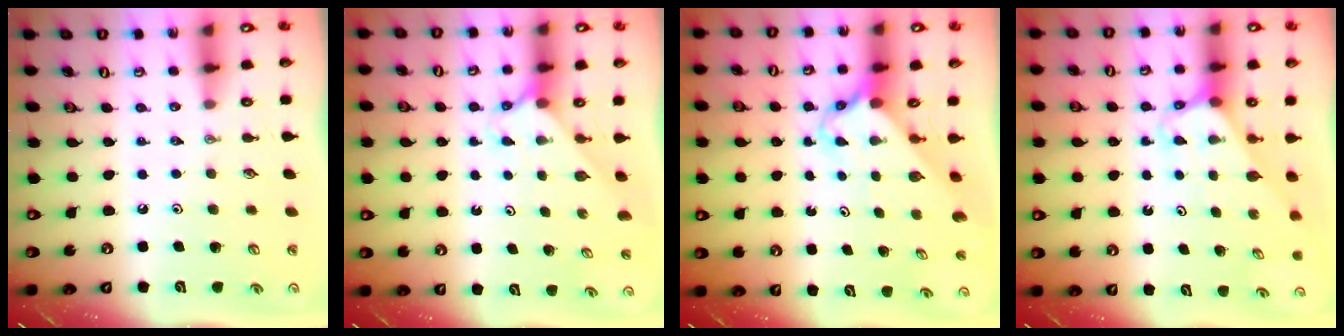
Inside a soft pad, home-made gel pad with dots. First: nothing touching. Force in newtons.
{"total": 3.4, "press": 3.4, "slide": 0.3}
{"total": 2.5, "press": 2.5, "slide": 0.2}
{"total": 3.1, "press": 3.1, "slide": 0.2}